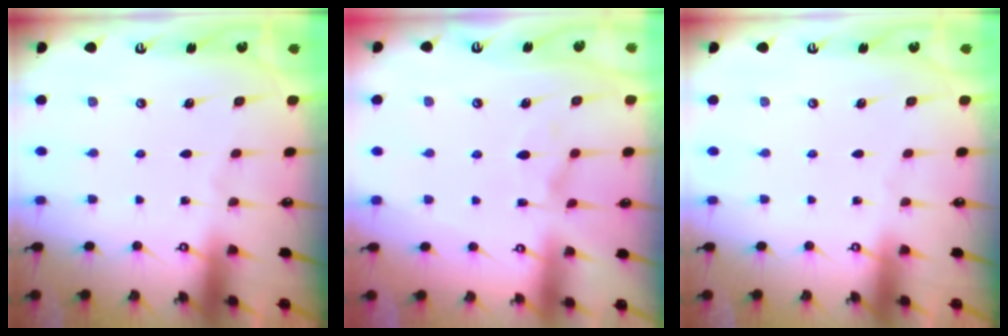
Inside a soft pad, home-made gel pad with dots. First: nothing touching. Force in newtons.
{"total": 2.3, "press": 2.1, "slide": 0.9}
{"total": 0.0}